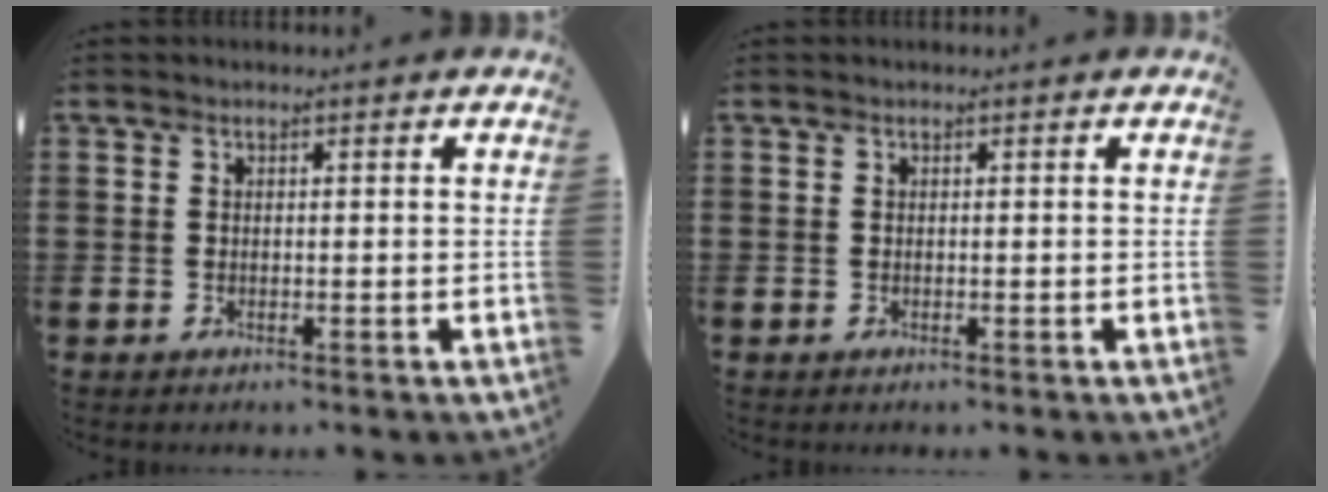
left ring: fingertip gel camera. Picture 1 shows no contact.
{"total": 0.0}